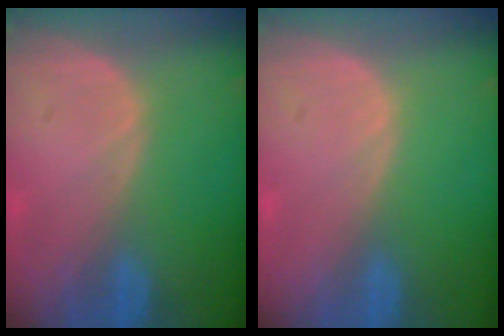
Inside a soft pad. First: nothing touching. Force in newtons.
{"total": 0.0}